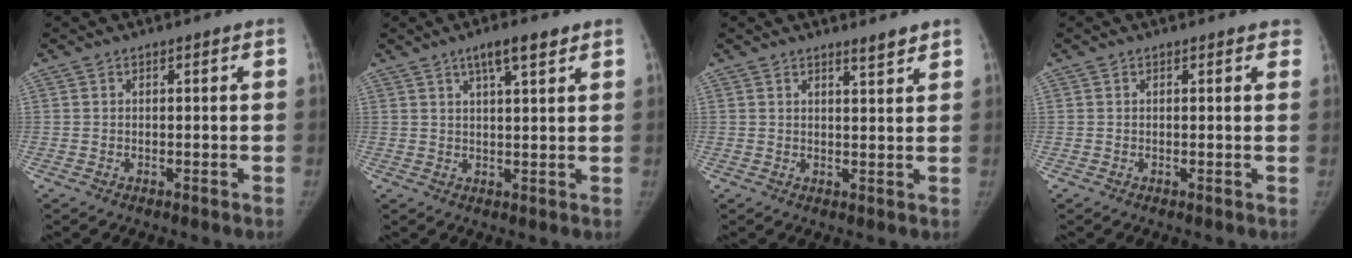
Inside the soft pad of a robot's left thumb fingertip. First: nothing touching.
{"total": 5.6, "force": [3.4, 1.2, 4.3], "torque": [-0.062, -0.008, 0.055]}
{"total": 2.4, "force": [2.1, 0.2, 1.2], "torque": [-0.009, -0.019, 0.032]}
{"total": 1.5, "force": [1.2, 0.7, 0.6], "torque": [0.006, -0.001, 0.003]}